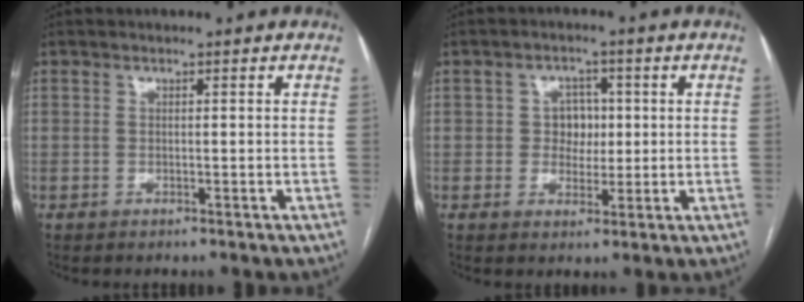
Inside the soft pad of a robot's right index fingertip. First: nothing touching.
{"total": 4.1, "force": [0.4, 3.5, 2.2], "torque": [-0.027, 0.011, 0.008]}